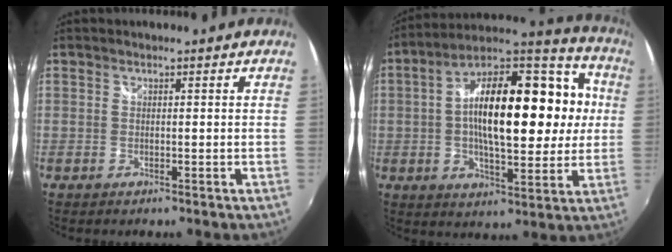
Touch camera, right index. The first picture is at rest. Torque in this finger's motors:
{"motor_torque": [0.95, 0.02, 1.05, 0.21]}